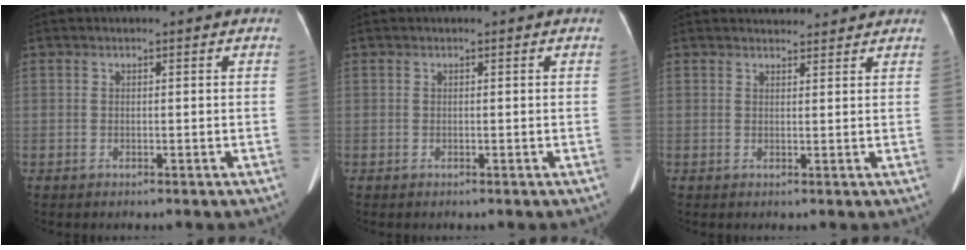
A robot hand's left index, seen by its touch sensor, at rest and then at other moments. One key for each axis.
{"total": 0.0}
{"total": 3.3, "fx": 3.3, "fy": 0.7, "fz": 0.3, "tx": -0.008, "ty": 0.016, "tz": 0.042}